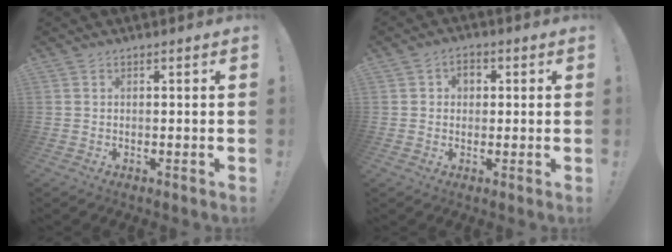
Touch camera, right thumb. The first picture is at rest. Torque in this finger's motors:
{"motor_torque": [-0.36, 0.37, 0.00, 0.00, 0.00]}